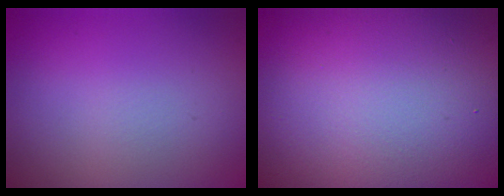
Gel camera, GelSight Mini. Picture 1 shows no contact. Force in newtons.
{"total": 23.6, "press": 23.6, "slide": 1.3}